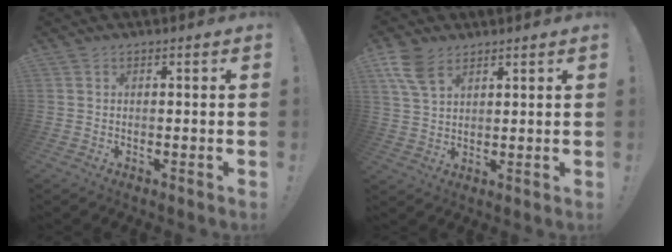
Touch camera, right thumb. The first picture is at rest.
{"total": 8.0, "force": [4.7, 4.4, 4.7], "torque": [-0.083, -0.011, 0.093]}